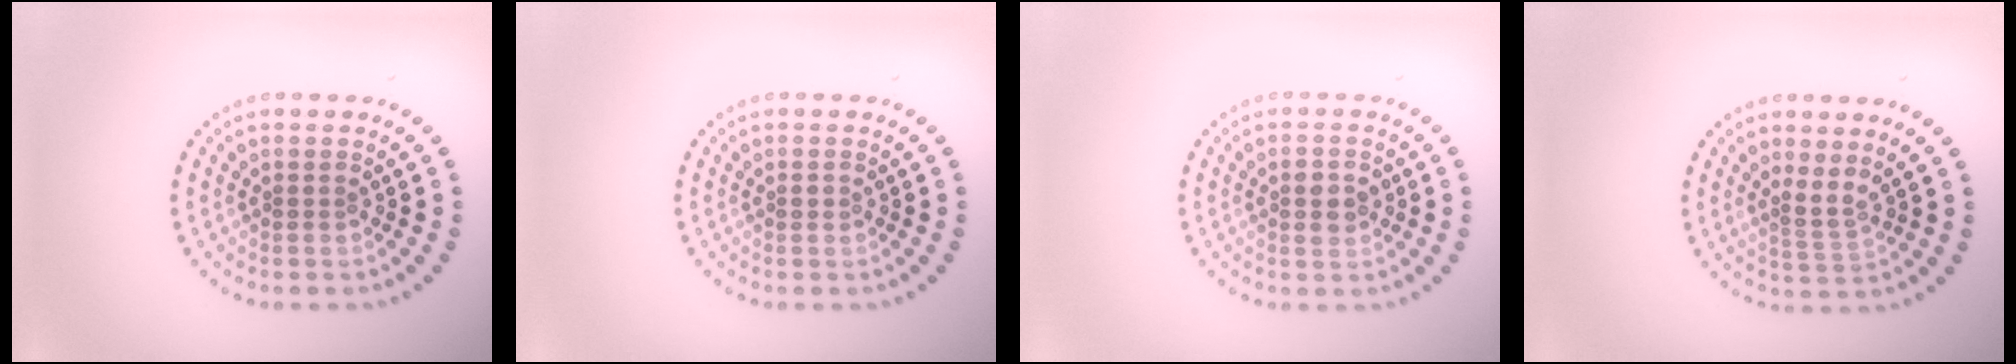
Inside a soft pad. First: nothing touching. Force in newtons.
{"total": 0.7, "press": 0.7, "slide": 0.1}
{"total": 2.7, "press": 2.7, "slide": 0.2}
{"total": 2.0, "press": 1.3, "slide": 1.5}